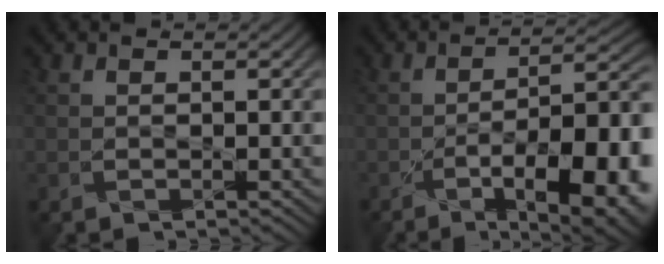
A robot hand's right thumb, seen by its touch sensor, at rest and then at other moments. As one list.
[{"total": 15.6, "force": [-7.9, 4.7, 12.6], "torque": [-0.175, 0.000, -0.118]}]